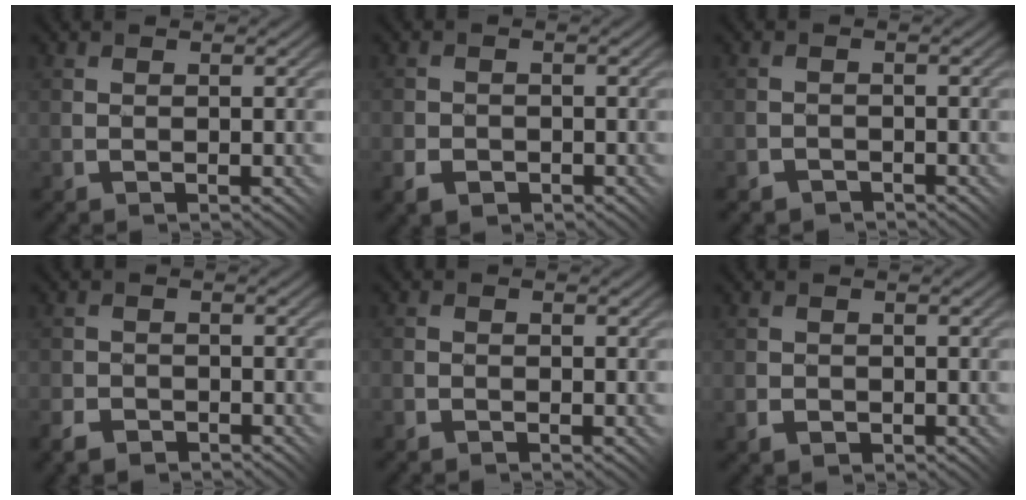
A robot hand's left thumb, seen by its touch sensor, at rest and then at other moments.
{"total": 2.6, "force": [-1.6, 1.9, 0.8], "torque": [-0.007, -0.002, -0.039]}
{"total": 1.7, "force": [-1.5, 0.8, -0.3], "torque": [0.012, 0.006, -0.029]}
{"total": 3.1, "force": [-2.5, 1.7, 0.8], "torque": [-0.017, -0.002, -0.055]}
{"total": 1.5, "force": [-1.1, 1.0, 0.2], "torque": [0.003, 0.001, -0.029]}
{"total": 1.5, "force": [-0.9, 1.2, 0.3], "torque": [0.000, 0.000, -0.021]}